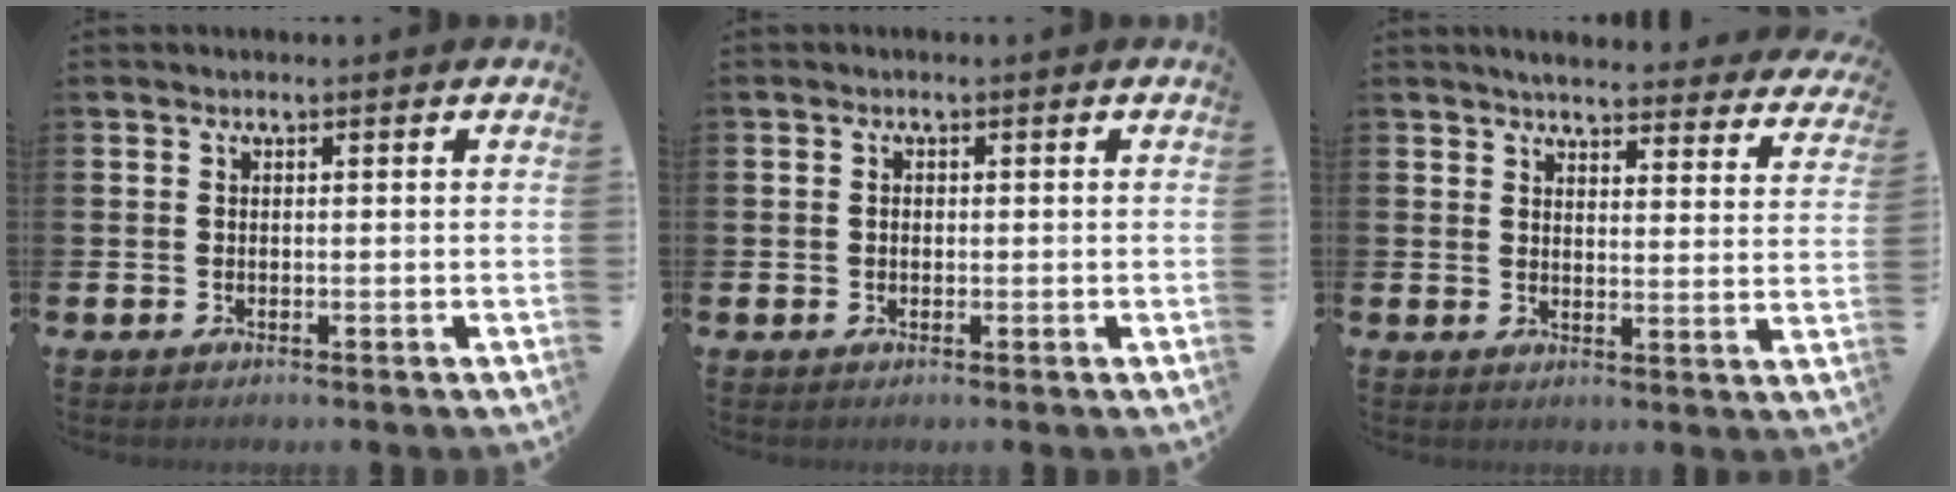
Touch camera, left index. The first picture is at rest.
{"total": 0.7, "force": [0.0, 0.6, 0.4], "torque": [-0.005, 0.006, -0.003]}
{"total": 4.3, "force": [4.1, 0.5, 1.0], "torque": [-0.032, -0.031, 0.068]}